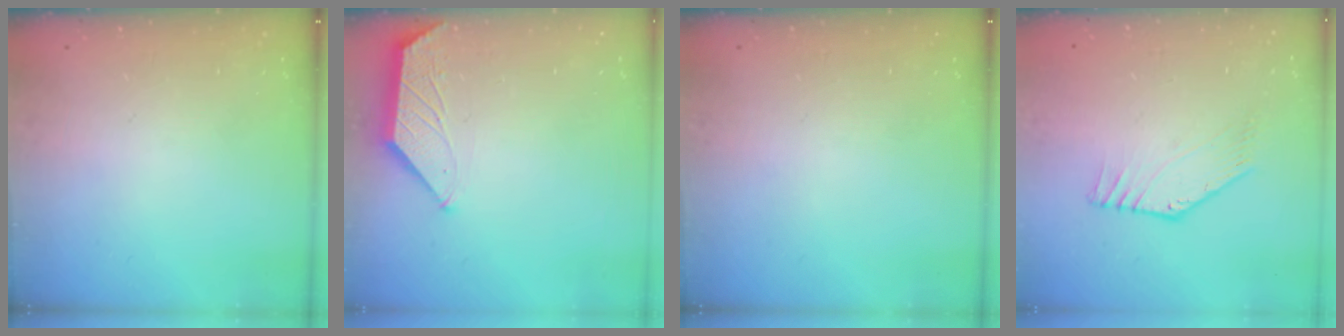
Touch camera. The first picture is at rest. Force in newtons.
{"total": 1.5, "press": 1.4, "slide": 0.4}
{"total": 0.0}
{"total": 2.8, "press": 2.8, "slide": 0.1}